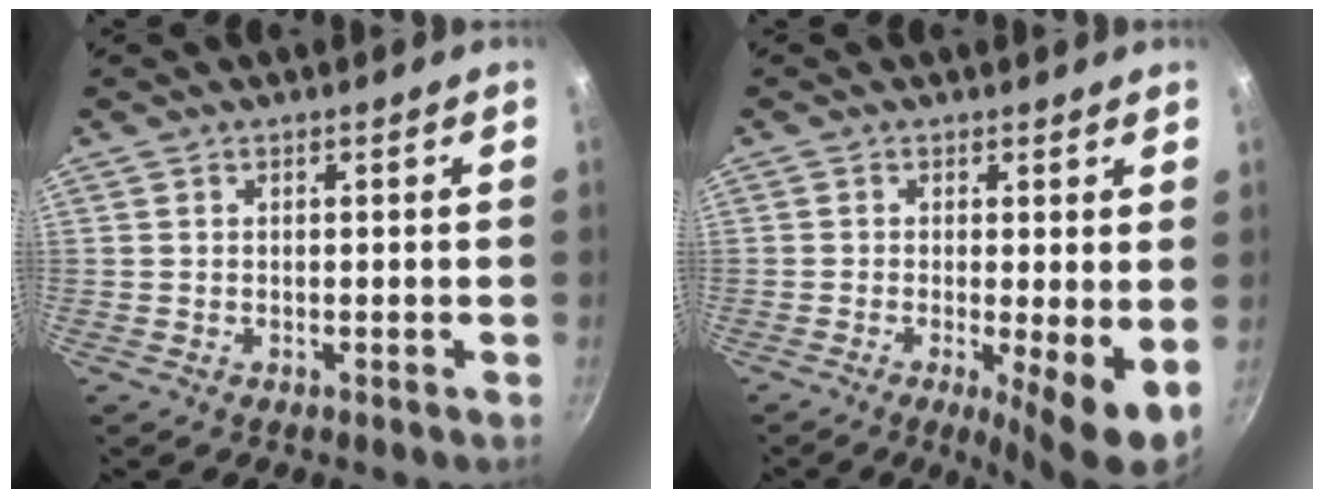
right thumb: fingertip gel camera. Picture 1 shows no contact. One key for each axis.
{"total": 7.4, "fx": -0.8, "fy": 1.4, "fz": 7.2, "tx": -0.105, "ty": -0.014, "tz": -0.010}